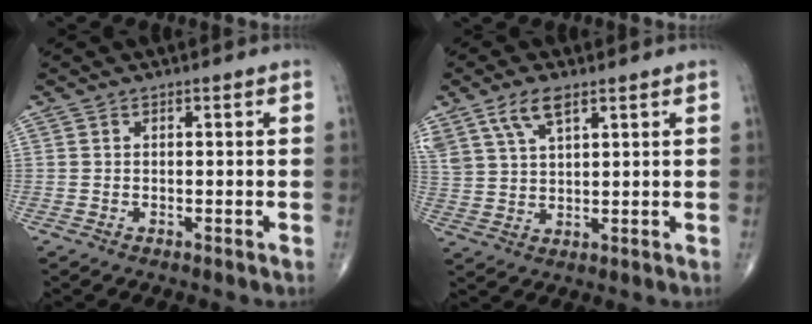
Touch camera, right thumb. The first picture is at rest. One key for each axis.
{"total": 7.5, "fx": 4.6, "fy": 3.1, "fz": 5.0, "tx": -0.100, "ty": -0.010, "tz": 0.095}